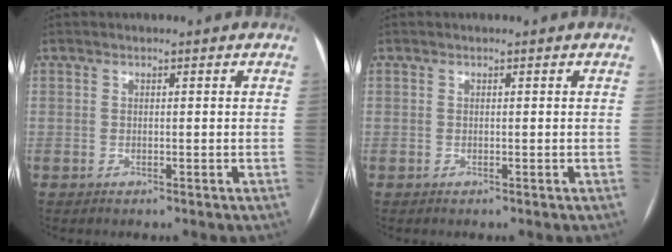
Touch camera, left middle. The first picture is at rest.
{"total": 0.0}